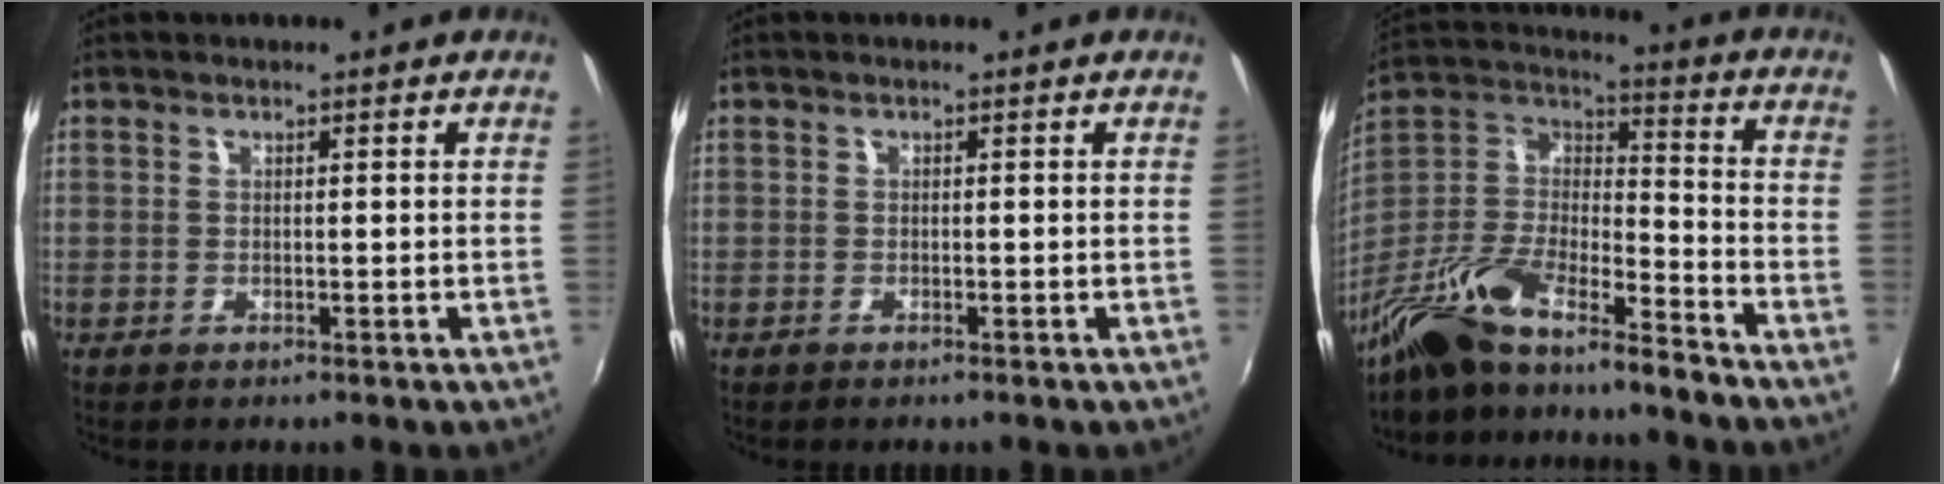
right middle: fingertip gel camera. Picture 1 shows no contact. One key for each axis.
{"total": 0.7, "fx": -0.6, "fy": 0.2, "fz": 0.2, "tx": -0.006, "ty": -0.003, "tz": -0.013}
{"total": 17.6, "fx": -13.7, "fy": 3.9, "fz": 10.2, "tx": -0.203, "ty": -0.010, "tz": -0.265}